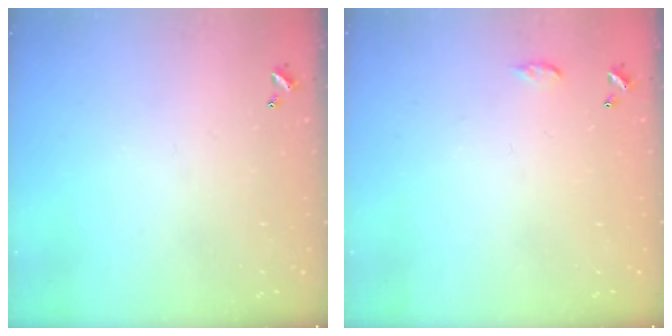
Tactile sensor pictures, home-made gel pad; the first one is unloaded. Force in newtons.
{"total": 4.7, "press": 4.7, "slide": 0.6}